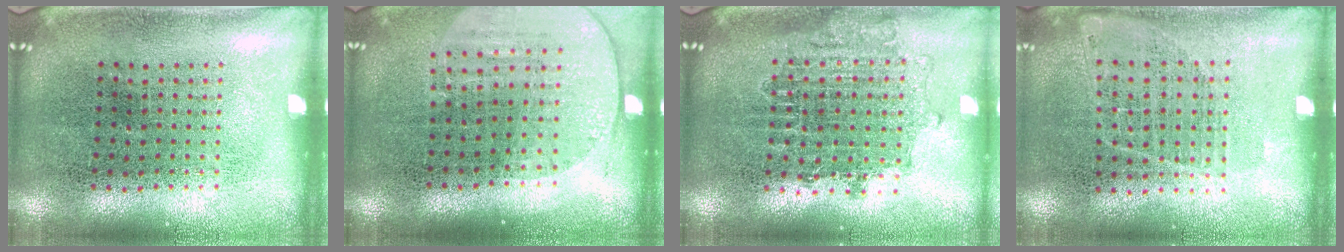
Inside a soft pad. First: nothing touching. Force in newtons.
{"total": 1.6, "press": 1.4, "slide": 0.7}
{"total": 1.5, "press": 1.3, "slide": 0.8}
{"total": 1.0, "press": 0.9, "slide": 0.6}